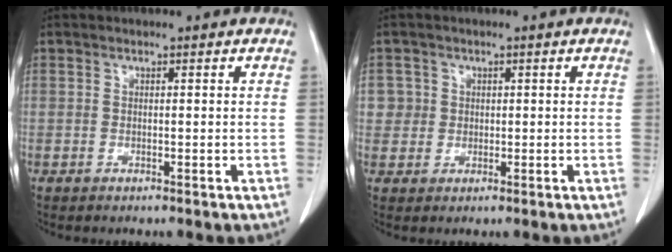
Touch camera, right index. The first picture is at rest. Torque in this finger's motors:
{"motor_torque": [0.22, 0.10, 0.01, 0.01]}